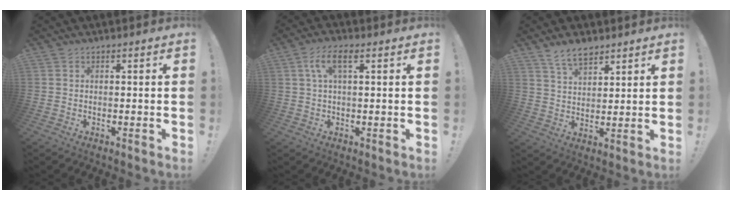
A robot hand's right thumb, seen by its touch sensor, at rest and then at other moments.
{"total": 6.3, "force": [2.1, 2.0, 5.6], "torque": [-0.105, 0.006, 0.035]}
{"total": 7.6, "force": [5.9, 3.3, 3.5], "torque": [-0.067, -0.026, 0.111]}